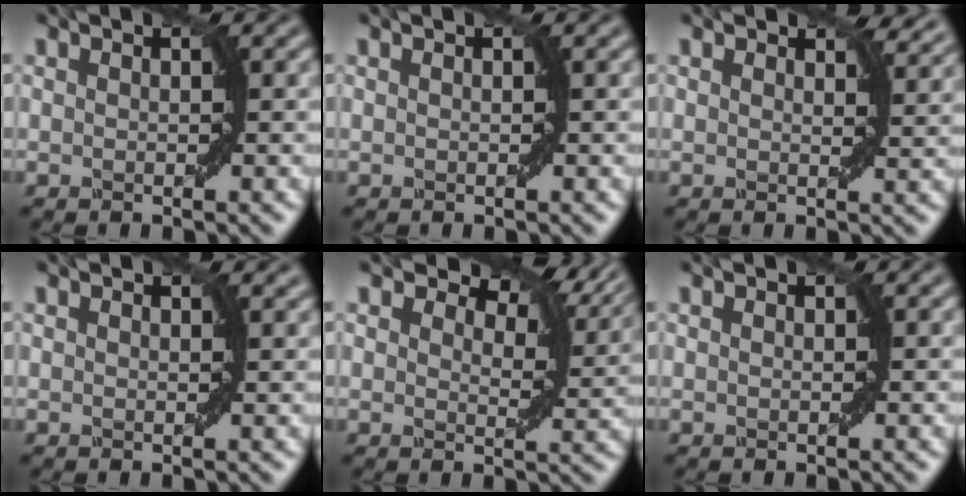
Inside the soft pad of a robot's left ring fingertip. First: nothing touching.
{"total": 0.0}
{"total": 2.9, "force": [2.3, 1.1, 1.4], "torque": [-0.022, 0.000, 0.032]}
{"total": 1.1, "force": [1.0, 0.4, 0.3], "torque": [-0.004, -0.003, 0.011]}
{"total": 7.3, "force": [5.2, 3.1, 4.1], "torque": [-0.058, 0.008, 0.076]}
{"total": 0.0}